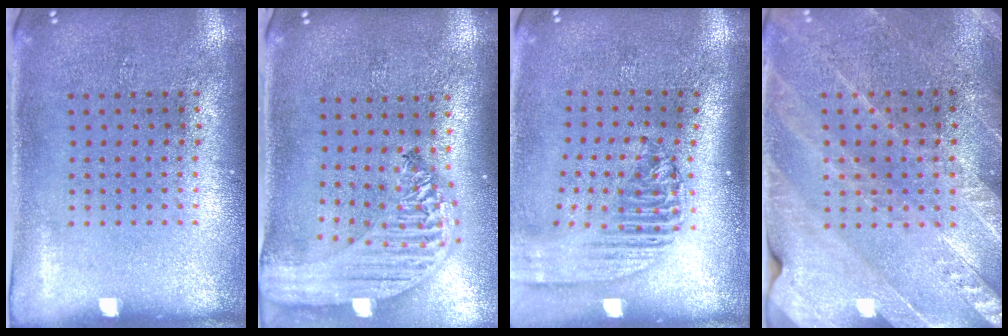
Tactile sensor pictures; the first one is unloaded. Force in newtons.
{"total": 2.5, "press": 2.2, "slide": 1.4}
{"total": 2.3, "press": 1.7, "slide": 1.5}
{"total": 2.6, "press": 2.5, "slide": 0.7}